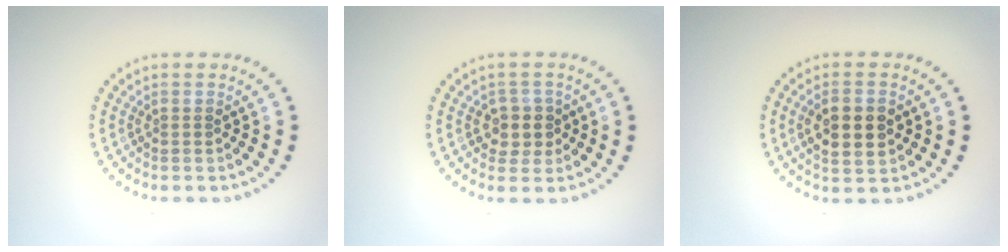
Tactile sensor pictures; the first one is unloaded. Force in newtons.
{"total": 2.3, "press": 2.1, "slide": 1.0}
{"total": 3.6, "press": 3.6, "slide": 0.1}